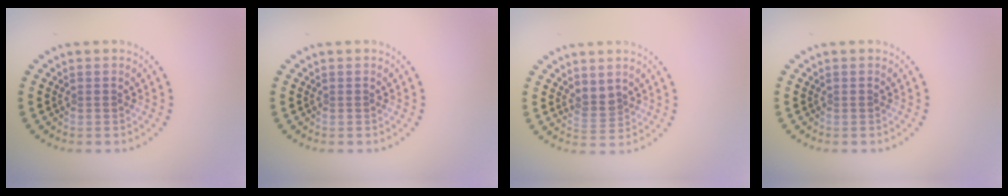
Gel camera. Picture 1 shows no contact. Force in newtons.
{"total": 0.0}
{"total": 1.8, "press": 1.4, "slide": 1.2}
{"total": 0.0}